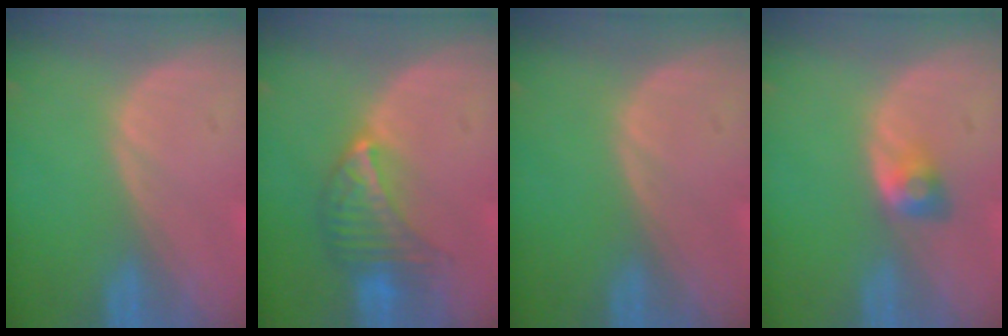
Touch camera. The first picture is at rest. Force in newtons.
{"total": 7.1, "press": 6.5, "slide": 3.0}
{"total": 0.0}
{"total": 2.9, "press": 2.5, "slide": 1.4}